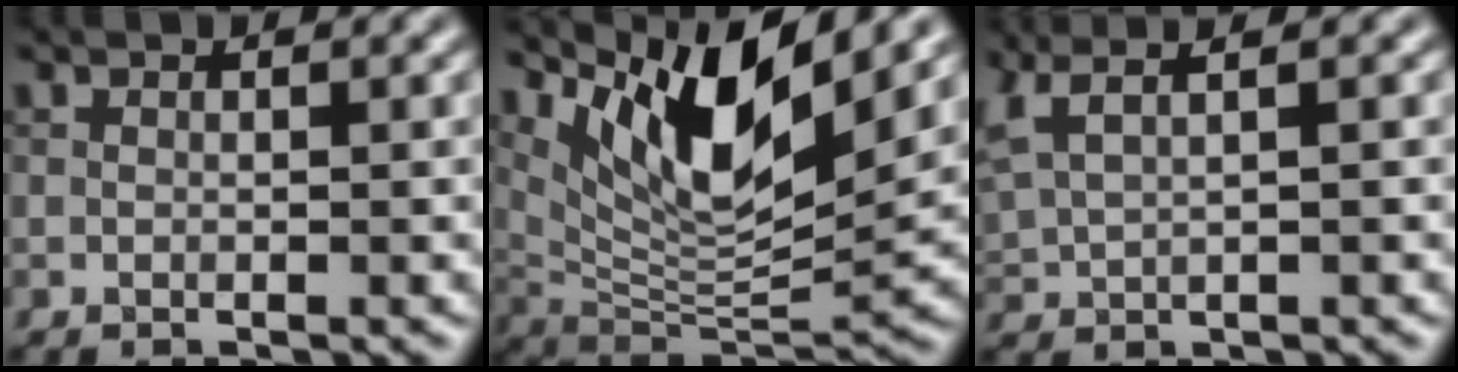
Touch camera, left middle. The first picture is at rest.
{"total": 10.2, "force": [5.6, 3.0, 8.0], "torque": [-0.138, -0.012, 0.112]}
{"total": 5.2, "force": [3.2, 2.1, 3.5], "torque": [-0.085, 0.027, 0.057]}